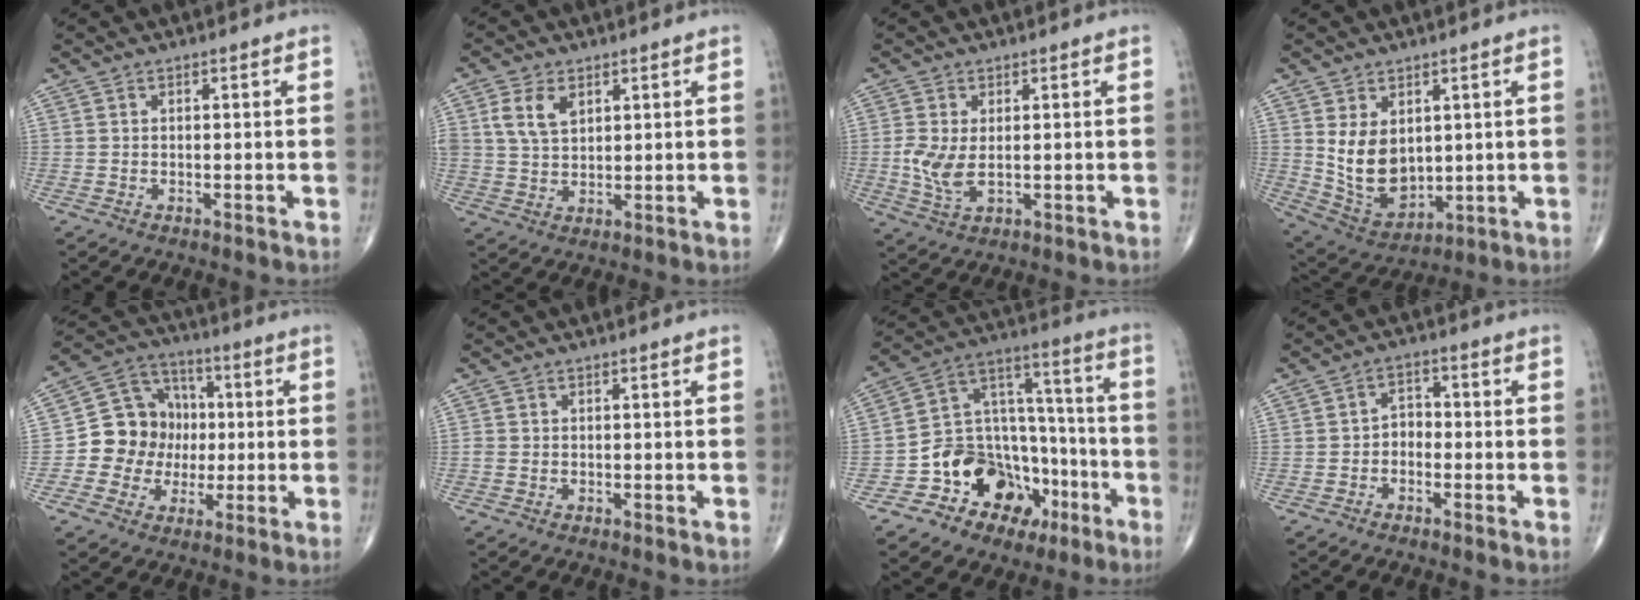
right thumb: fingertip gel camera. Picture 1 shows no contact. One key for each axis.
{"total": 6.4, "fx": 2.6, "fy": 4.0, "fz": 4.3, "tx": -0.074, "ty": -0.007, "tz": 0.053}
{"total": 6.0, "fx": 0.0, "fy": 3.3, "fz": 4.9, "tx": -0.113, "ty": -0.011, "tz": 0.006}
{"total": 10.8, "fx": 1.9, "fy": 7.4, "fz": 7.6, "tx": -0.113, "ty": -0.021, "tz": 0.062}
{"total": 13.3, "fx": -0.7, "fy": 11.9, "fz": 5.8, "tx": -0.052, "ty": 0.034, "tz": -0.014}
{"total": 0.9, "fx": -0.2, "fy": 0.8, "fz": 0.4, "tx": -0.008, "ty": 0.001, "tz": -0.006}
{"total": 19.9, "fx": -9.2, "fy": 14.6, "fz": 9.9, "tx": -0.100, "ty": 0.105, "tz": -0.144}
{"total": 3.4, "fx": -1.2, "fy": 2.5, "fz": 1.9, "tx": -0.013, "ty": 0.021, "tz": -0.033}